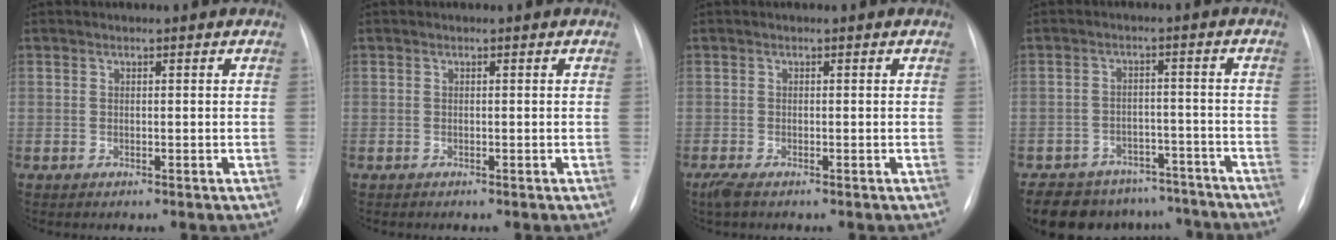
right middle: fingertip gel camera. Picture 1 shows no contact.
{"total": 0.0}
{"total": 2.1, "force": [-1.5, 0.5, 1.4], "torque": [-0.035, -0.009, -0.029]}
{"total": 14.3, "force": [-12.5, 6.4, 2.7], "torque": [-0.039, 0.018, -0.159]}